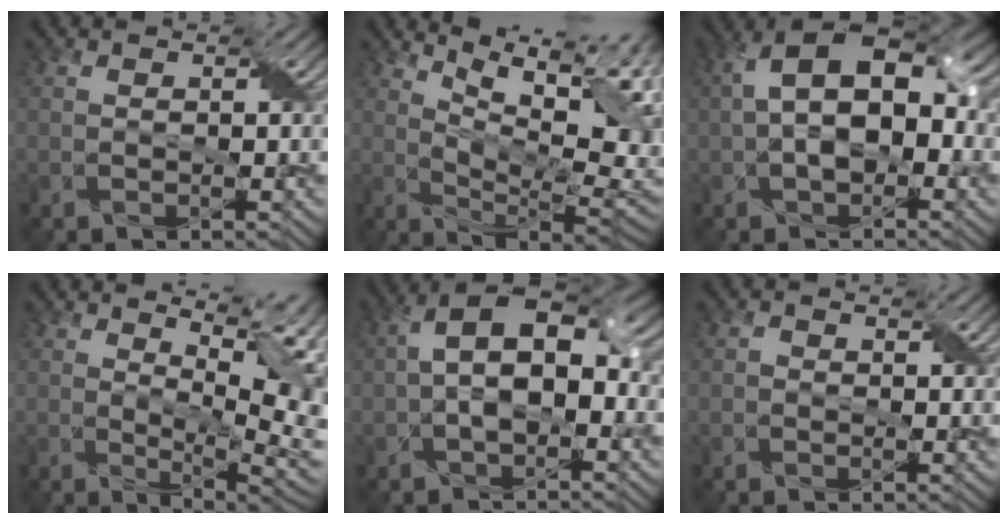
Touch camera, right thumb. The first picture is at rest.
{"total": 16.5, "force": [7.2, 6.0, 13.6], "torque": [-0.193, 0.034, 0.106]}
{"total": 12.3, "force": [1.2, 7.2, 9.9], "torque": [-0.180, 0.014, 0.016]}
{"total": 11.4, "force": [4.2, 3.2, 10.1], "torque": [-0.160, 0.014, 0.067]}
{"total": 10.0, "force": [0.6, 5.4, 8.4], "torque": [-0.158, 0.016, 0.004]}
{"total": 0.9, "force": [0.2, 0.7, 0.4], "torque": [-0.007, -0.002, 0.002]}